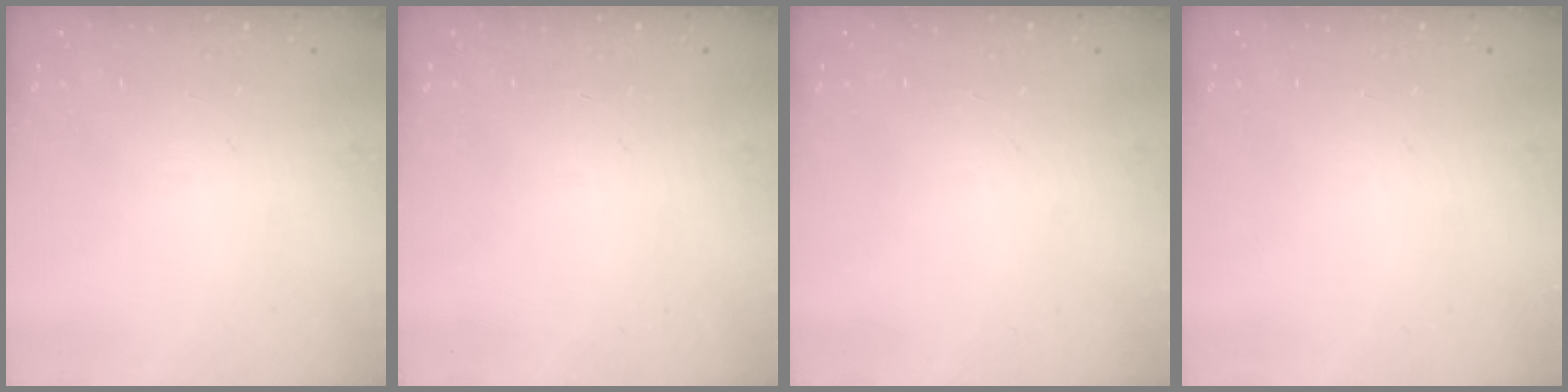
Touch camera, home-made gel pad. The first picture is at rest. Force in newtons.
{"total": 0.0}
{"total": 0.0}
{"total": 0.0}